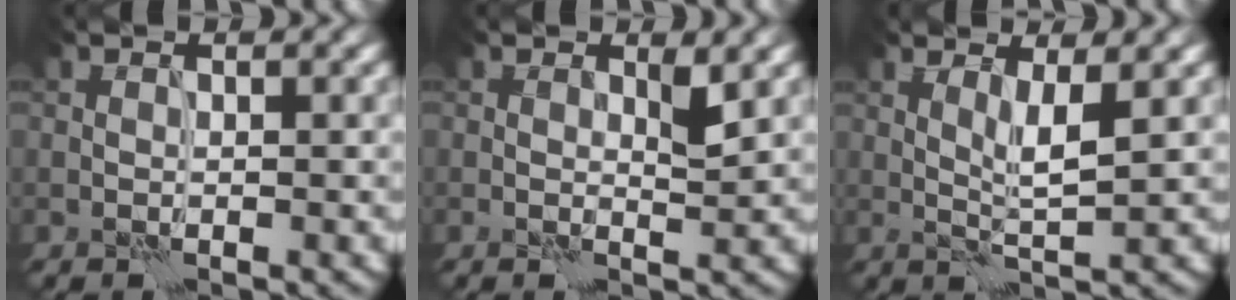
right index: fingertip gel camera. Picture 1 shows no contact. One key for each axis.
{"total": 1.5, "fx": 0.5, "fy": 0.4, "fz": 1.3, "tx": -0.019, "ty": -0.004, "tz": 0.006}
{"total": 2.3, "fx": 0.9, "fy": 0.1, "fz": 2.2, "tx": -0.042, "ty": -0.005, "tz": 0.019}